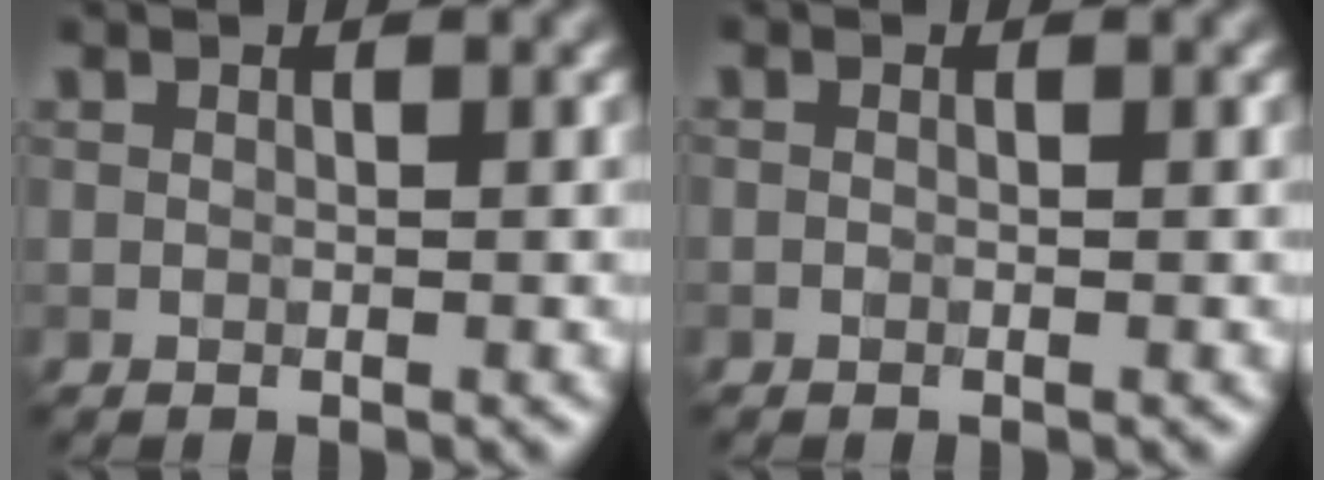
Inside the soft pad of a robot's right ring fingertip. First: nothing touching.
{"total": 0.0}